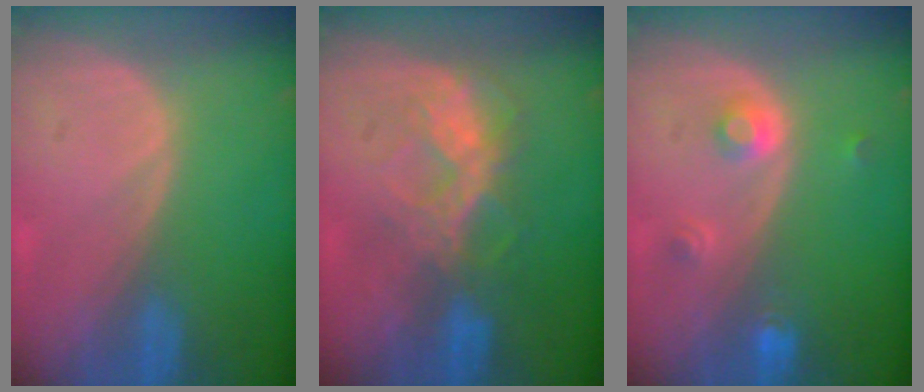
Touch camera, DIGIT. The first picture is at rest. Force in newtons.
{"total": 6.5, "press": 6.5, "slide": 0.4}
{"total": 3.1, "press": 2.8, "slide": 1.2}